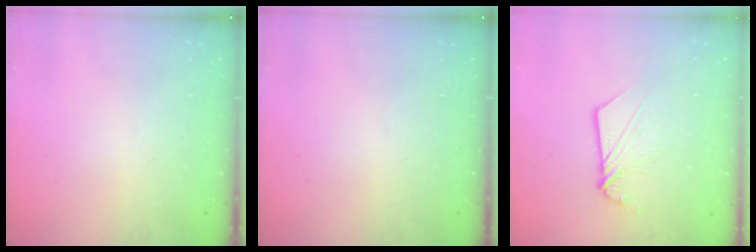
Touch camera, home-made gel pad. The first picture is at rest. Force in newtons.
{"total": 0.0}
{"total": 8.3, "press": 8.3, "slide": 0.3}